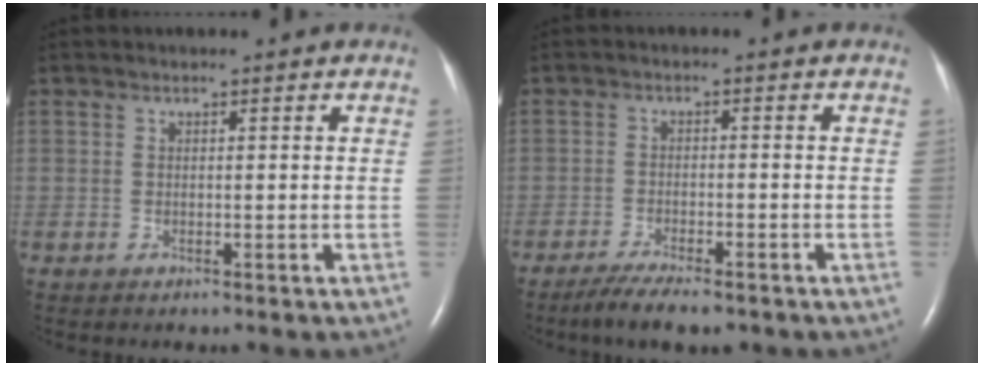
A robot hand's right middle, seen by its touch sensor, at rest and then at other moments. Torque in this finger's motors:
{"motor_torque": [0.01, -0.01, -0.04, 0.02]}